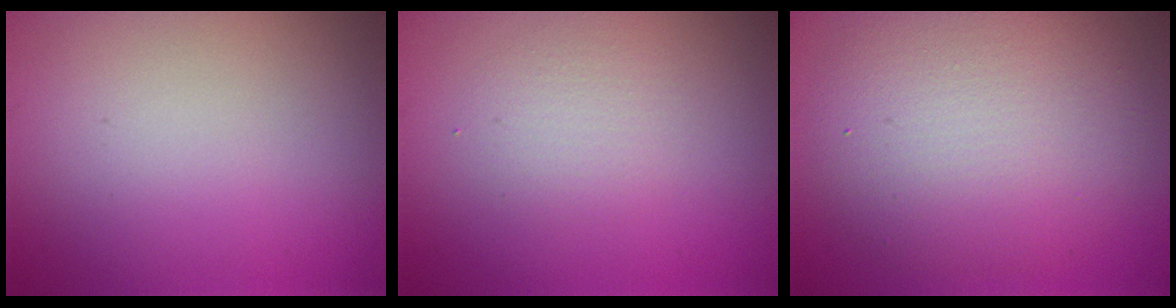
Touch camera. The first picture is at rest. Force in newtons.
{"total": 2.0, "press": 2.0, "slide": 0.0}
{"total": 8.0, "press": 8.0, "slide": 0.2}